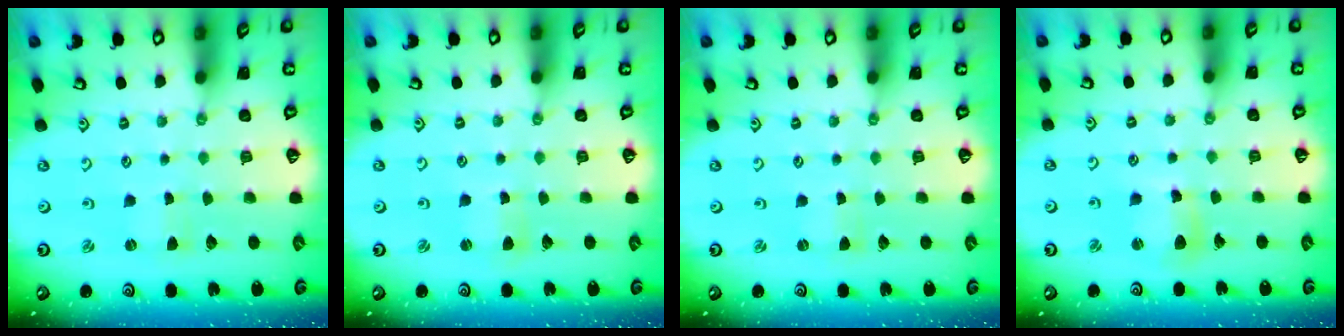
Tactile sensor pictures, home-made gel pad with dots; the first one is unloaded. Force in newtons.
{"total": 1.5, "press": 1.4, "slide": 0.2}
{"total": 0.0}
{"total": 8.1, "press": 8.0, "slide": 1.0}